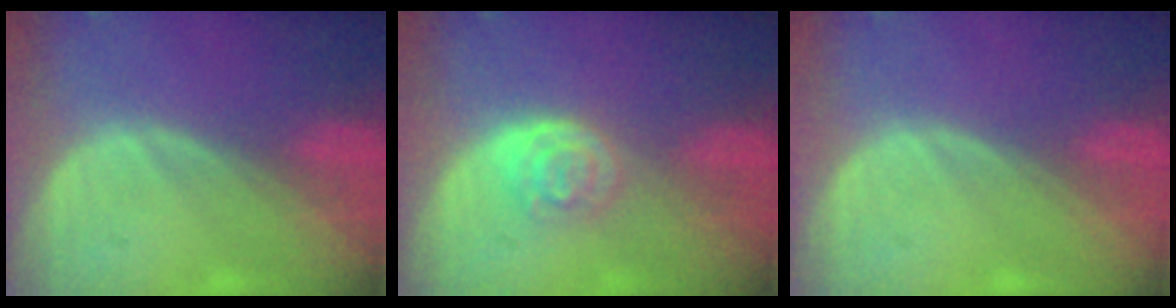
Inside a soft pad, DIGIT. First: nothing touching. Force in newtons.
{"total": 4.1, "press": 3.7, "slide": 1.9}
{"total": 0.0}